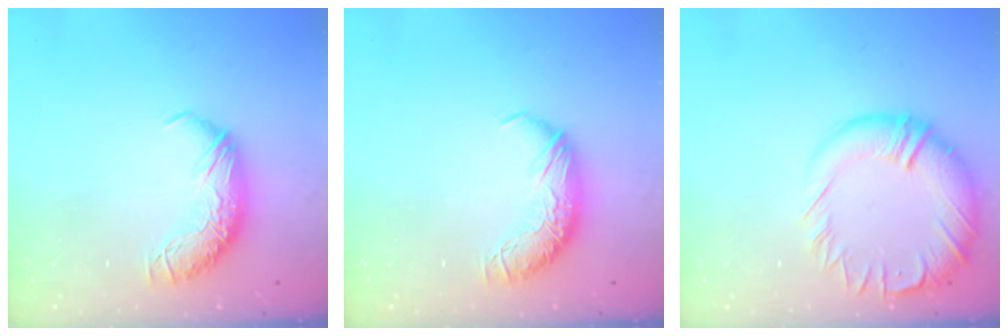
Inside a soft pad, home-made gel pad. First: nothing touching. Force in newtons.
{"total": 0.0}
{"total": 6.0, "press": 4.8, "slide": 3.6}